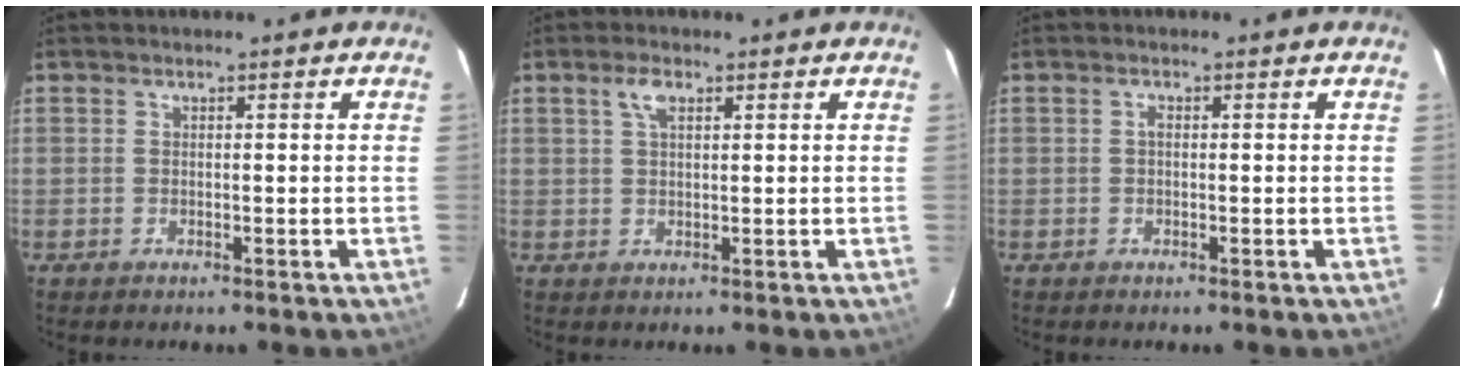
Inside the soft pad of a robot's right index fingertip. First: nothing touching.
{"total": 2.9, "force": [1.3, 1.5, 2.2], "torque": [-0.043, 0.009, 0.023]}
{"total": 0.7, "force": [0.0, 0.4, 0.6], "torque": [-0.010, 0.005, -0.002]}